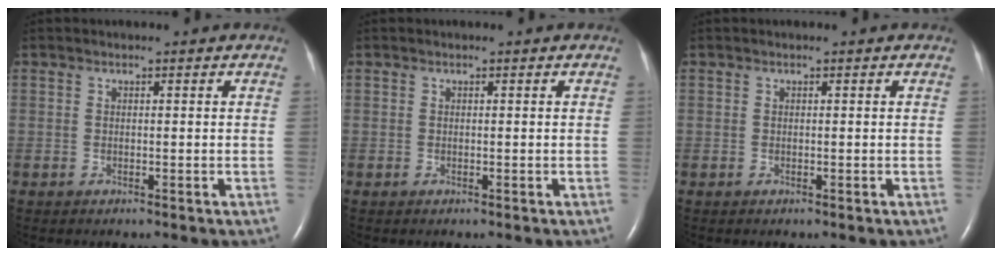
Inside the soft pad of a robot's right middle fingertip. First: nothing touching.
{"total": 0.0}
{"total": 0.0}